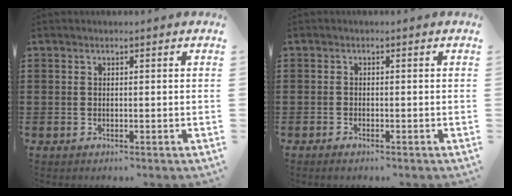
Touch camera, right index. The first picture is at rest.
{"total": 0.9, "force": [-0.8, 0.2, 0.3], "torque": [-0.007, -0.004, -0.016]}